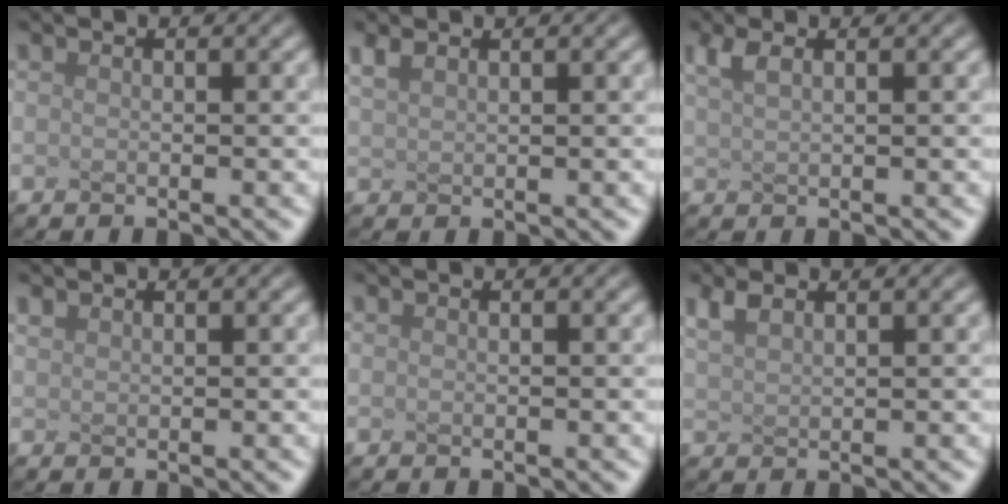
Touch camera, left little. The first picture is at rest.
{"total": 1.5, "force": [1.2, 0.5, 0.7], "torque": [-0.019, 0.004, 0.027]}
{"total": 2.0, "force": [1.2, 0.7, 1.4], "torque": [-0.028, 0.004, 0.023]}
{"total": 0.7, "force": [0.7, 0.2, 0.0], "torque": [-0.006, 0.001, 0.016]}
{"total": 0.0}
{"total": 1.9, "force": [1.4, 0.6, 1.0], "torque": [-0.026, 0.005, 0.031]}